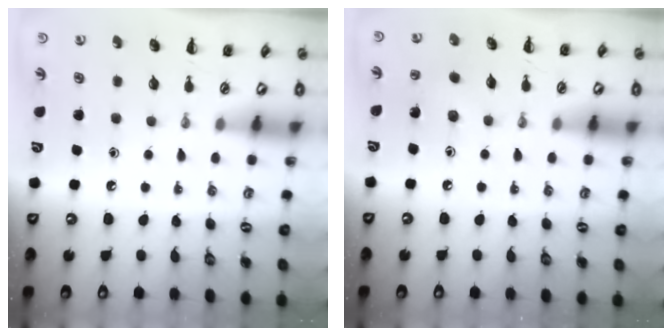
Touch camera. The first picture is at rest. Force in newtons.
{"total": 2.6, "press": 2.5, "slide": 0.7}